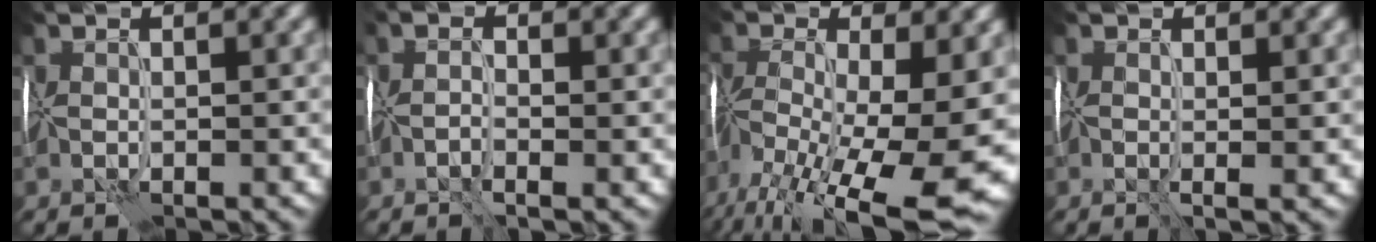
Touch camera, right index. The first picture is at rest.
{"total": 0.7, "force": [-0.6, 0.0, 0.4], "torque": [-0.024, 0.001, -0.022]}
{"total": 15.8, "force": [-6.1, 7.4, 12.6], "torque": [-0.244, -0.014, -0.089]}
{"total": 1.3, "force": [0.0, 0.3, 1.2], "torque": [-0.029, -0.003, -0.002]}